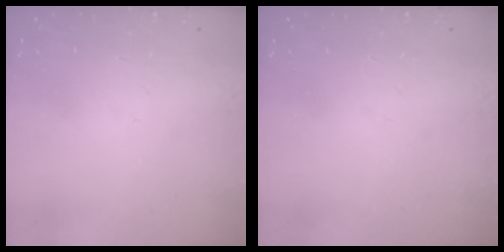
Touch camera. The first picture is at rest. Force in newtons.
{"total": 0.0}